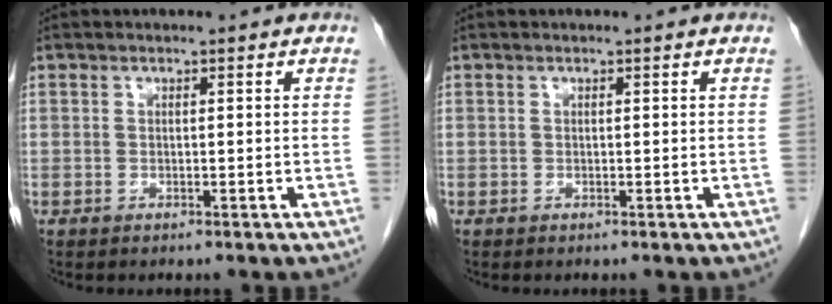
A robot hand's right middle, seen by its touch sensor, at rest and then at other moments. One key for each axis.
{"total": 0.0}